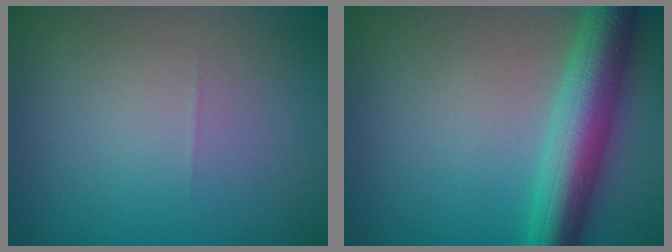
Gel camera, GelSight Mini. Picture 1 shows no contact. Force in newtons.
{"total": 7.0, "press": 7.0, "slide": 0.1}